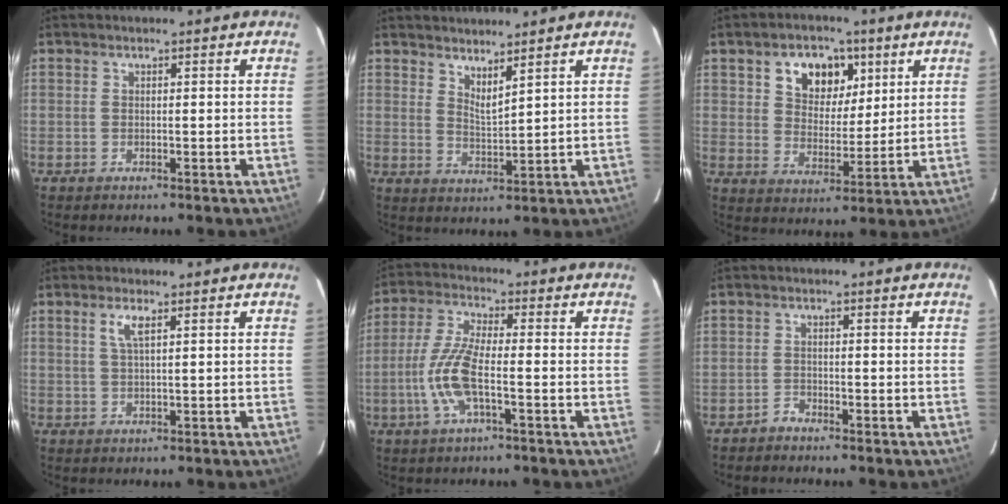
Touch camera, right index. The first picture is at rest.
{"total": 4.1, "force": [3.5, 0.4, 2.1], "torque": [-0.036, -0.009, 0.057]}
{"total": 10.4, "force": [4.9, 7.2, 5.7], "torque": [-0.101, 0.014, 0.084]}
{"total": 2.7, "force": [1.2, 0.4, 2.4], "torque": [-0.048, 0.003, 0.023]}
{"total": 9.9, "force": [-2.8, 2.4, 9.2], "torque": [-0.202, 0.000, -0.058]}
{"total": 1.5, "force": [-1.4, 0.6, -0.1], "torque": [0.000, 0.005, -0.029]}